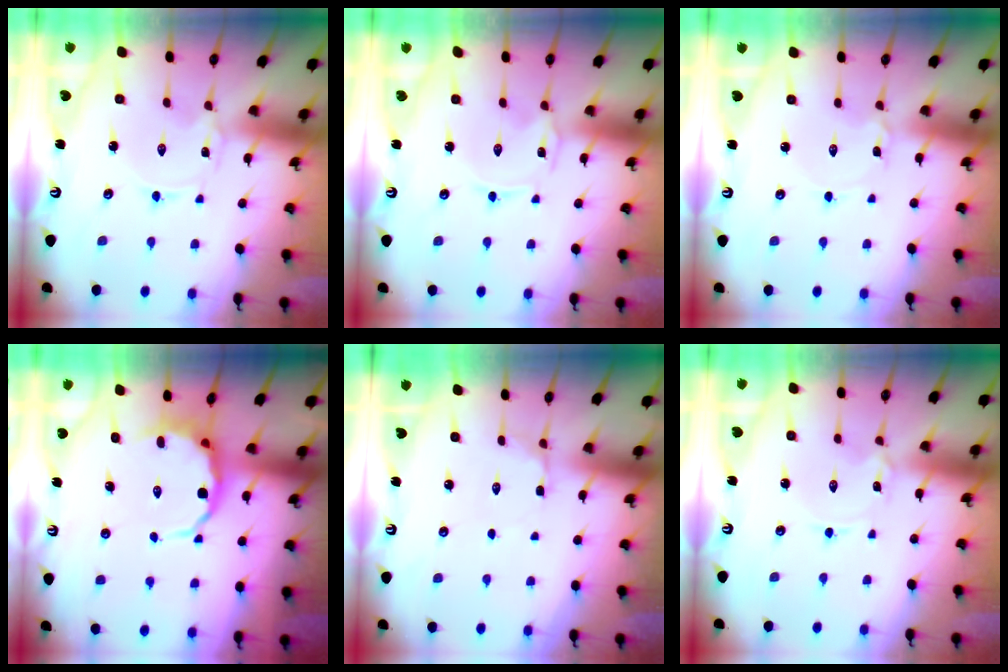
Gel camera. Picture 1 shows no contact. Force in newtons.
{"total": 0.8, "press": 0.7, "slide": 0.1}
{"total": 2.0, "press": 2.0, "slide": 0.2}
{"total": 5.5, "press": 5.2, "slide": 1.8}
{"total": 2.9, "press": 2.5, "slide": 1.5}
{"total": 0.9, "press": 0.9, "slide": 0.1}